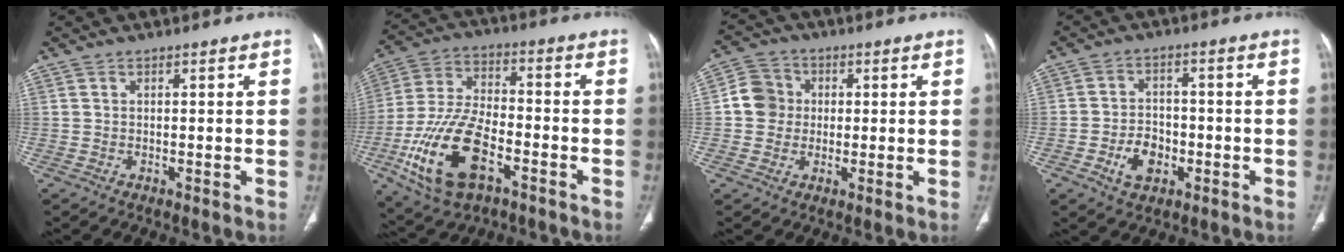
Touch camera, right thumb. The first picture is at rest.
{"total": 18.3, "force": [-7.6, 9.3, 13.8], "torque": [-0.272, 0.026, -0.134]}
{"total": 6.7, "force": [0.3, 6.3, 2.2], "torque": [-0.019, 0.013, -0.004]}
{"total": 6.8, "force": [-2.7, 5.0, 3.9], "torque": [-0.046, 0.021, -0.042]}